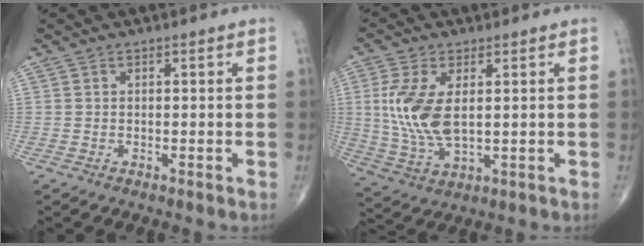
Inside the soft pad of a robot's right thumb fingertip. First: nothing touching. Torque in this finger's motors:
{"motor_torque": [1.15, 2.26, 1.31, 0.22, 0.43]}